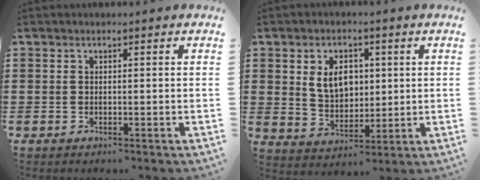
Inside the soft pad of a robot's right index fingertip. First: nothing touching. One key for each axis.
{"total": 6.3, "fx": 1.5, "fy": 4.6, "fz": 4.1, "tx": -0.080, "ty": 0.008, "tz": 0.022}